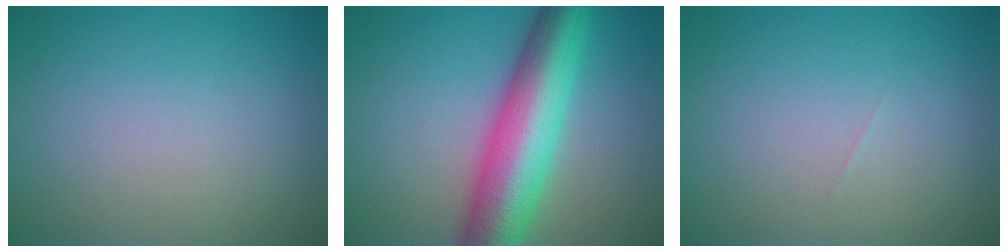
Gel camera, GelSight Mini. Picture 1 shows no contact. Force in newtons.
{"total": 10.6, "press": 10.6, "slide": 0.1}
{"total": 0.0}